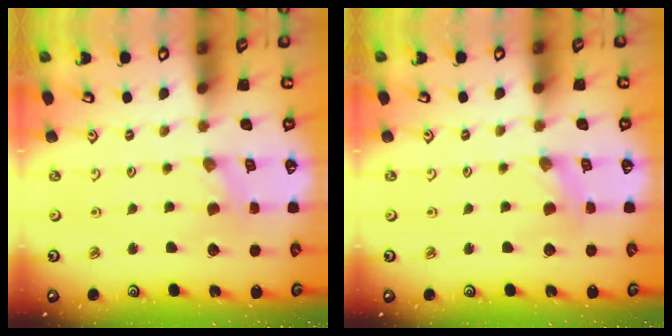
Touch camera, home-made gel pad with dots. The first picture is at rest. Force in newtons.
{"total": 1.1, "press": 1.1, "slide": 0.3}